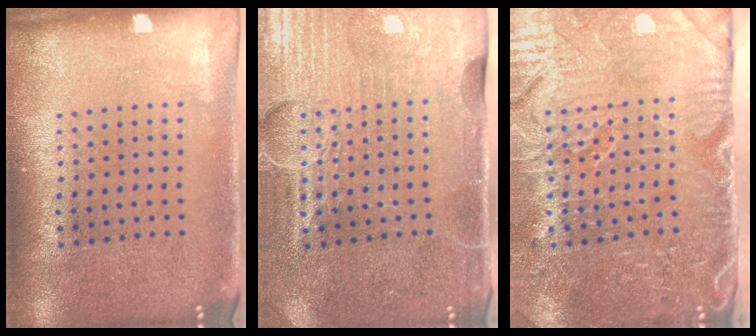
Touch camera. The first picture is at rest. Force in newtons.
{"total": 4.3, "press": 3.8, "slide": 2.0}
{"total": 5.1, "press": 4.3, "slide": 2.7}